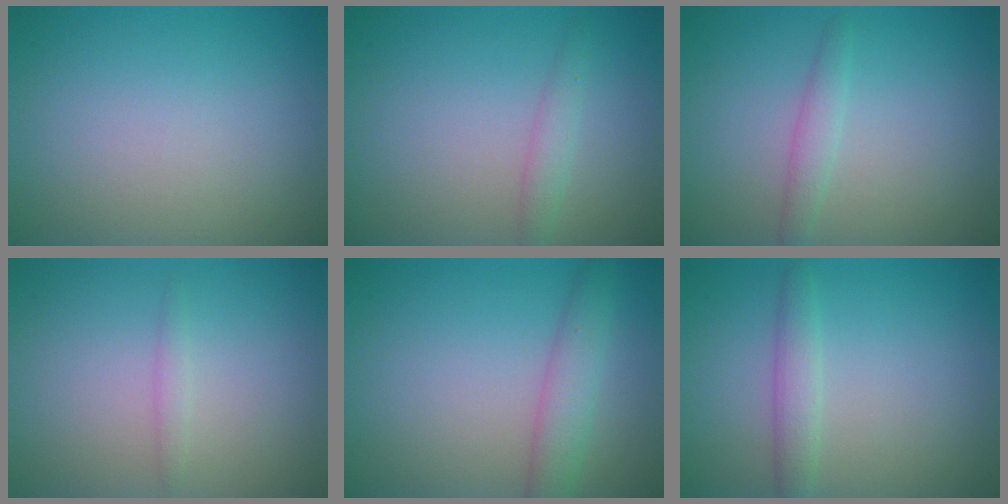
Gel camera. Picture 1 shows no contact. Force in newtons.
{"total": 1.5, "press": 1.5, "slide": 0.0}
{"total": 1.5, "press": 1.5, "slide": 0.0}
{"total": 0.7, "press": 0.7, "slide": 0.0}
{"total": 3.1, "press": 3.1, "slide": 0.1}
{"total": 1.9, "press": 1.9, "slide": 0.0}